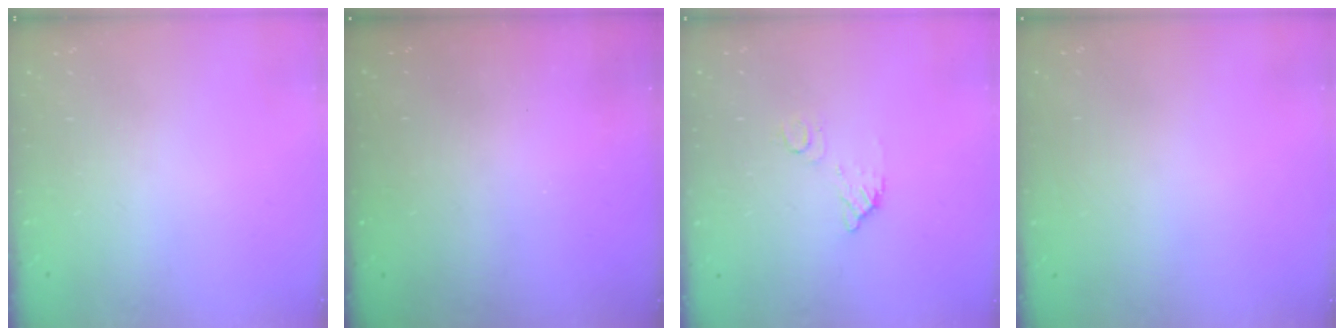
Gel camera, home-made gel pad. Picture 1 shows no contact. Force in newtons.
{"total": 3.0, "press": 3.0, "slide": 0.1}
{"total": 5.8, "press": 5.8, "slide": 0.2}
{"total": 3.0, "press": 3.0, "slide": 0.1}